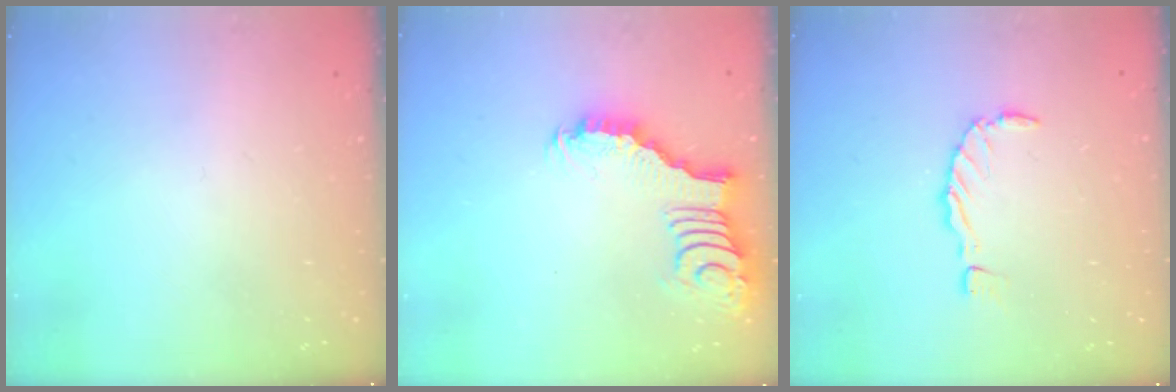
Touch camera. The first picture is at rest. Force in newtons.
{"total": 4.7, "press": 4.6, "slide": 0.4}
{"total": 0.0}